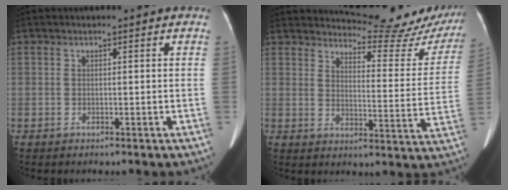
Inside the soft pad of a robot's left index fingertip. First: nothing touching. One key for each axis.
{"total": 17.2, "fx": 16.7, "fy": 2.7, "fz": 3.1, "tx": -0.022, "ty": -0.085, "tz": 0.182}